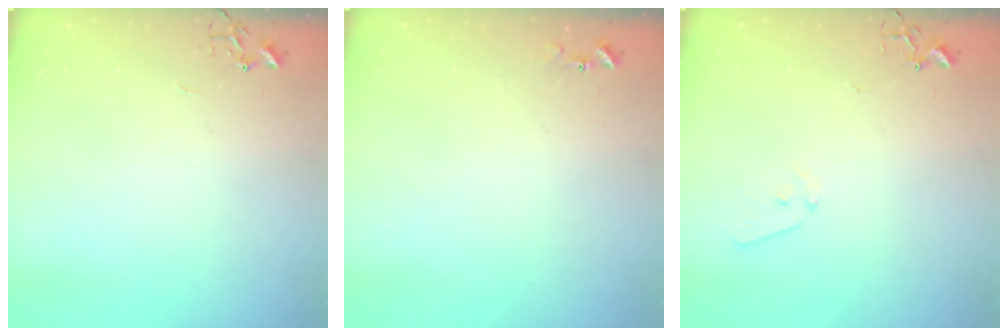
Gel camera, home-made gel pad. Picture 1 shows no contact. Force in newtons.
{"total": 6.0, "press": 5.9, "slide": 0.6}
{"total": 7.0, "press": 6.9, "slide": 0.8}